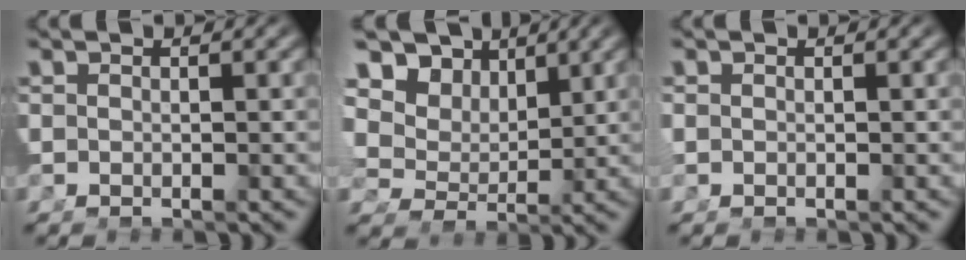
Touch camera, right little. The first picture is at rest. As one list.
[{"total": 12.2, "force": [4.2, 9.0, 7.0], "torque": [-0.145, -0.008, 0.062]}, {"total": 0.8, "force": [0.1, 0.5, 0.5], "torque": [-0.015, -0.003, 0.003]}]